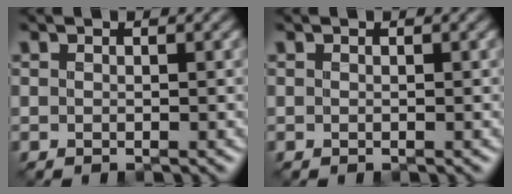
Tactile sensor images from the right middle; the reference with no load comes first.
{"total": 0.0}